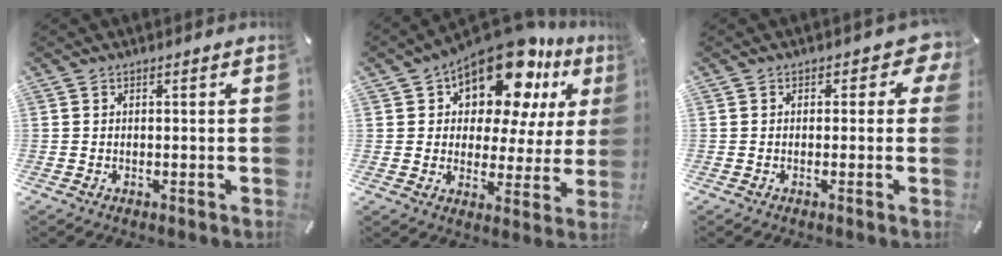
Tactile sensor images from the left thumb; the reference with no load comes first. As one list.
[{"total": 17.0, "force": [12.4, 7.9, 8.6], "torque": [-0.140, -0.093, 0.213]}, {"total": 4.4, "force": [1.2, 2.8, 3.1], "torque": [-0.032, -0.002, 0.014]}]